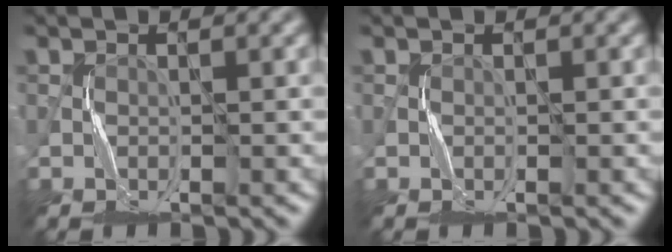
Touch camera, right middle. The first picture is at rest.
{"total": 0.0}